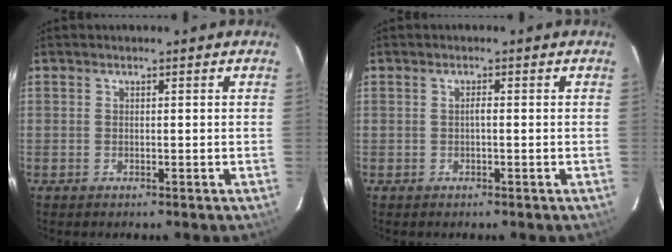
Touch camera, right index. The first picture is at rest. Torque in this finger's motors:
{"motor_torque": [0.30, -0.11, 0.14, 0.03]}